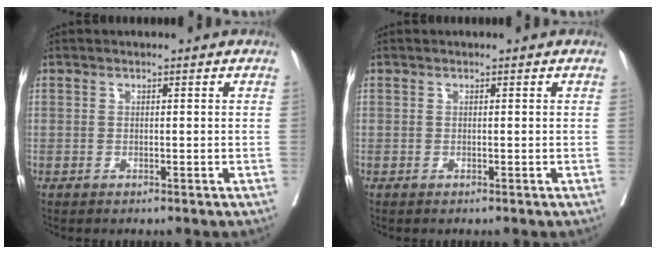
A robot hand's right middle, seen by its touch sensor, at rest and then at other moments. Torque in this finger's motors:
{"motor_torque": [-0.19, 0.20, -0.03, -0.01]}